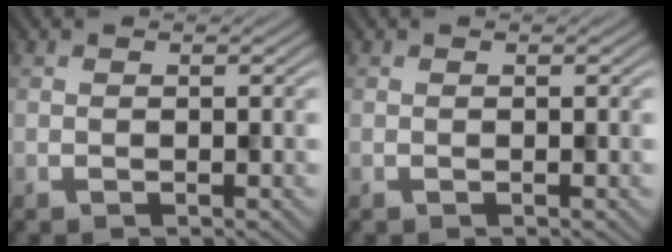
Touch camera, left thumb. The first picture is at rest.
{"total": 0.0}